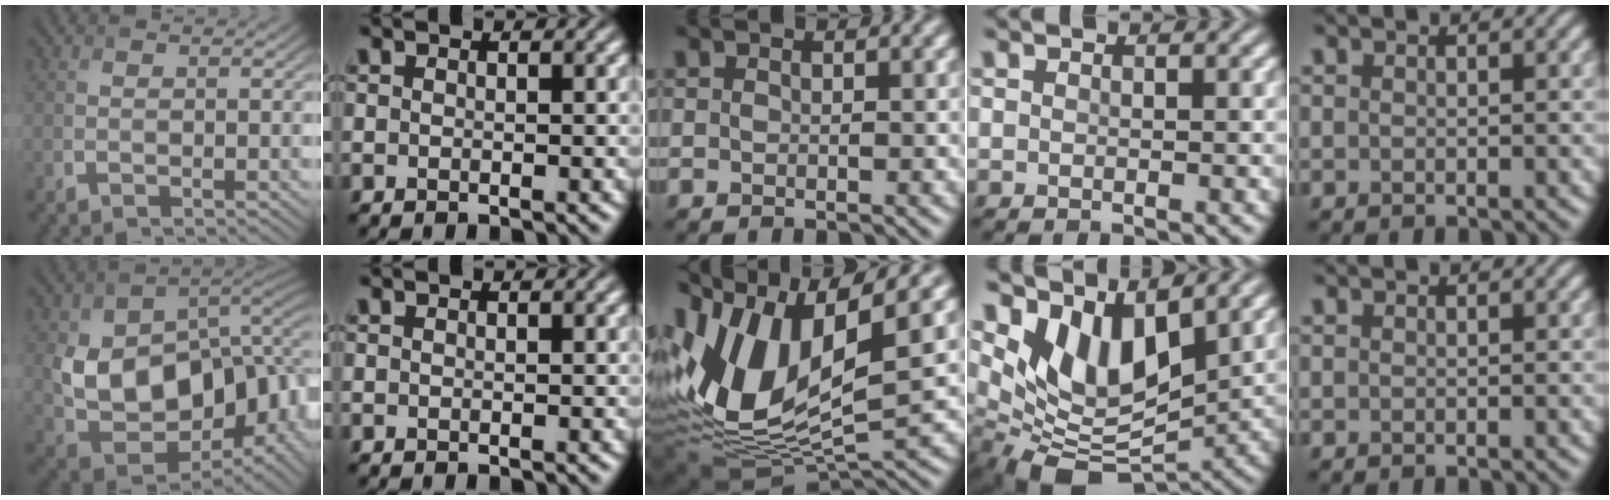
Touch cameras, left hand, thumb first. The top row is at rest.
{"thumb": {"total": 16.2, "force": [0.1, 12.2, 10.7], "torque": [-0.191, -0.029, 0.011]}, "middle": {"total": 12.8, "force": [2.6, 6.6, 10.6], "torque": [-0.230, 0.007, 0.048]}, "ring": {"total": 7.7, "force": [3.0, 4.2, 5.7], "torque": [-0.104, -0.017, 0.062]}}